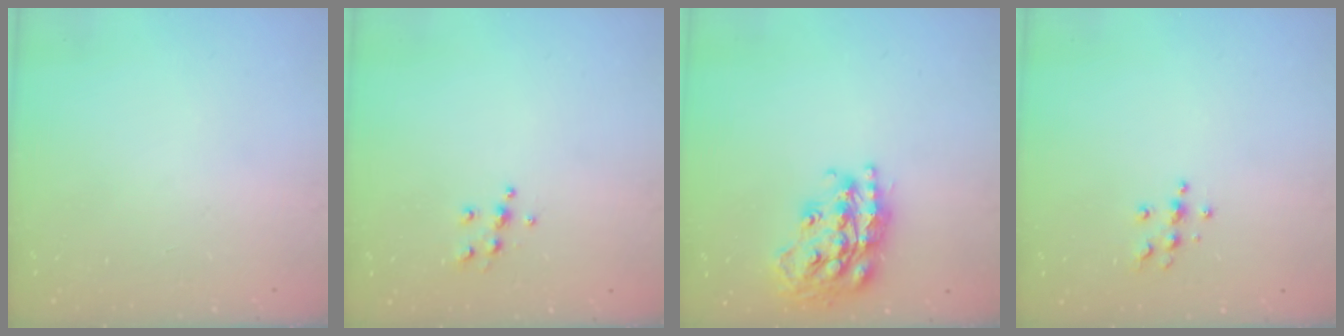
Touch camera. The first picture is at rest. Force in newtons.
{"total": 5.6, "press": 5.6, "slide": 0.6}
{"total": 20.5, "press": 20.5, "slide": 1.4}
{"total": 5.6, "press": 5.5, "slide": 0.7}